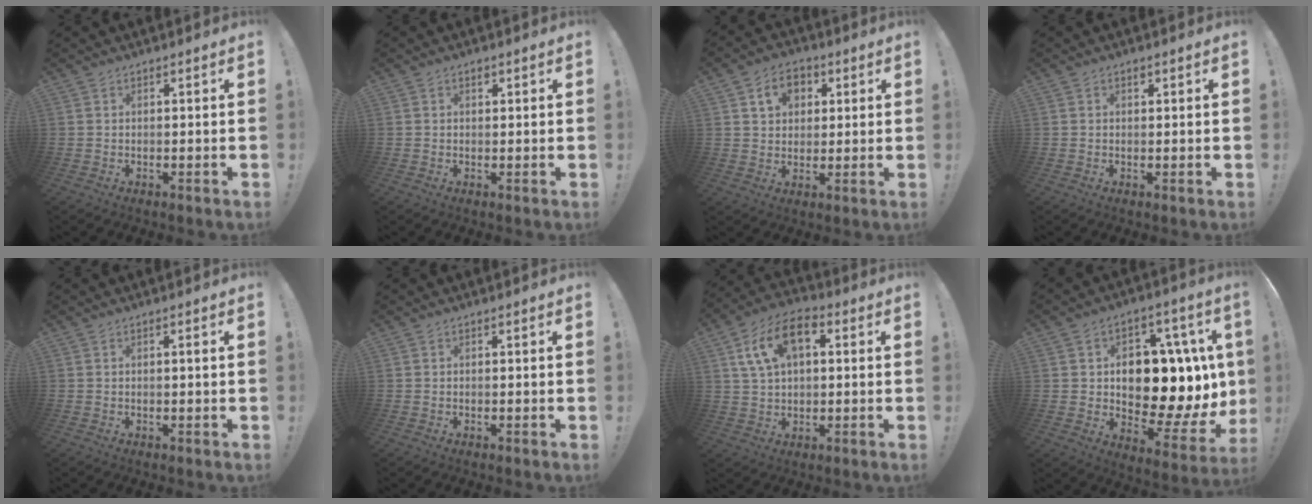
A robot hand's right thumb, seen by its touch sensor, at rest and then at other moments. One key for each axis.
{"total": 1.1, "fx": 0.5, "fy": 0.9, "fz": 0.3, "tx": -0.005, "ty": 0.001, "tz": 0.009}
{"total": 8.5, "fx": 3.4, "fy": 6.8, "fz": 3.9, "tx": -0.049, "ty": -0.007, "tz": 0.064}
{"total": 0.9, "fx": 0.5, "fy": 0.7, "fz": 0.2, "tx": -0.002, "ty": 0.001, "tz": 0.008}
{"total": 1.1, "fx": 0.1, "fy": -0.2, "fz": 1.1, "tx": -0.013, "ty": -0.003, "tz": -0.001}
{"total": 0.0}
{"total": 13.0, "fx": 4.6, "fy": 7.9, "fz": 9.2, "tx": -0.161, "ty": 0.003, "tz": 0.091}
{"total": 16.7, "fx": 0.4, "fy": 10.6, "fz": 12.9, "tx": -0.153, "ty": -0.016, "tz": 0.022}